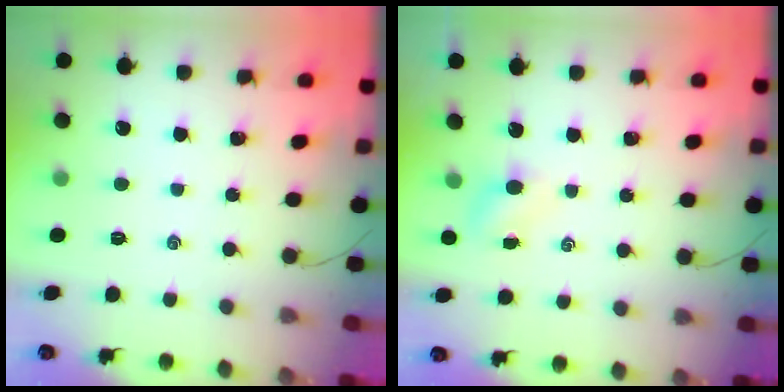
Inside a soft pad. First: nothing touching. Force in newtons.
{"total": 4.0, "press": 3.9, "slide": 1.0}